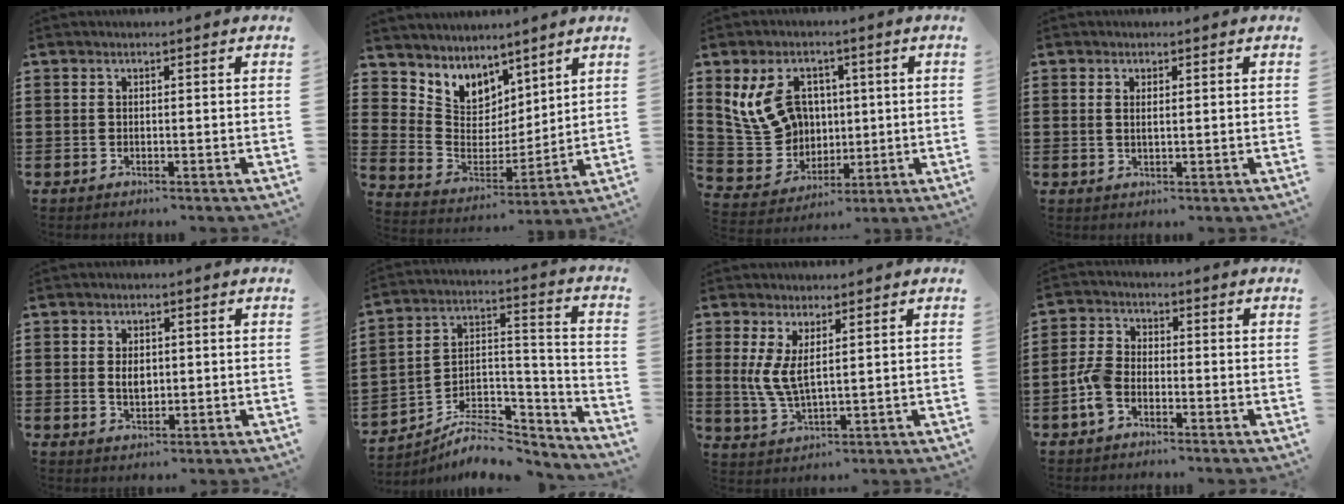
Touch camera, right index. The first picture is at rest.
{"total": 6.0, "force": [4.8, 3.6, -0.9], "torque": [-0.031, -0.051, 0.089]}
{"total": 11.3, "force": [3.1, 9.0, 6.1], "torque": [-0.154, 0.013, 0.061]}
{"total": 1.2, "force": [0.4, 0.4, 1.0], "torque": [-0.020, 0.004, 0.006]}
{"total": 2.9, "force": [0.1, 1.7, 2.3], "torque": [-0.046, 0.008, 0.001]}
{"total": 7.8, "force": [-6.4, 3.4, 3.0], "torque": [-0.051, 0.019, -0.121]}
{"total": 5.1, "force": [1.7, 2.0, 4.4], "torque": [-0.106, -0.004, 0.027]}
{"total": 4.6, "force": [-2.1, 2.5, 3.2], "torque": [-0.084, 0.001, -0.045]}